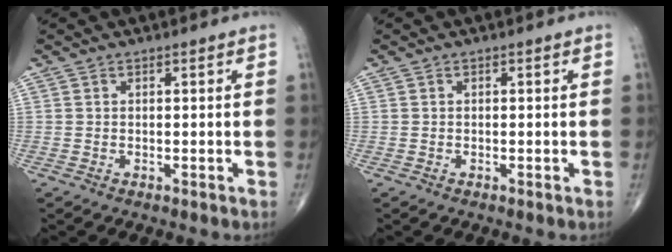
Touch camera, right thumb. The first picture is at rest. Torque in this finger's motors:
{"motor_torque": [-0.14, -0.14, -0.12, -0.11, -0.01]}